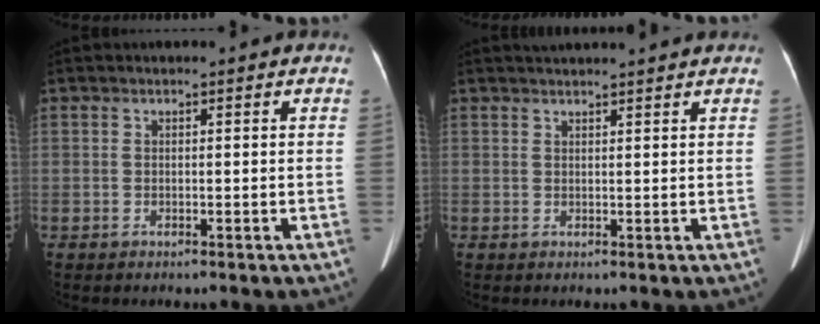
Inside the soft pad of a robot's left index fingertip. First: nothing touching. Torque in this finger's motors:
{"motor_torque": [0.70, -1.44, -0.04, 0.04]}